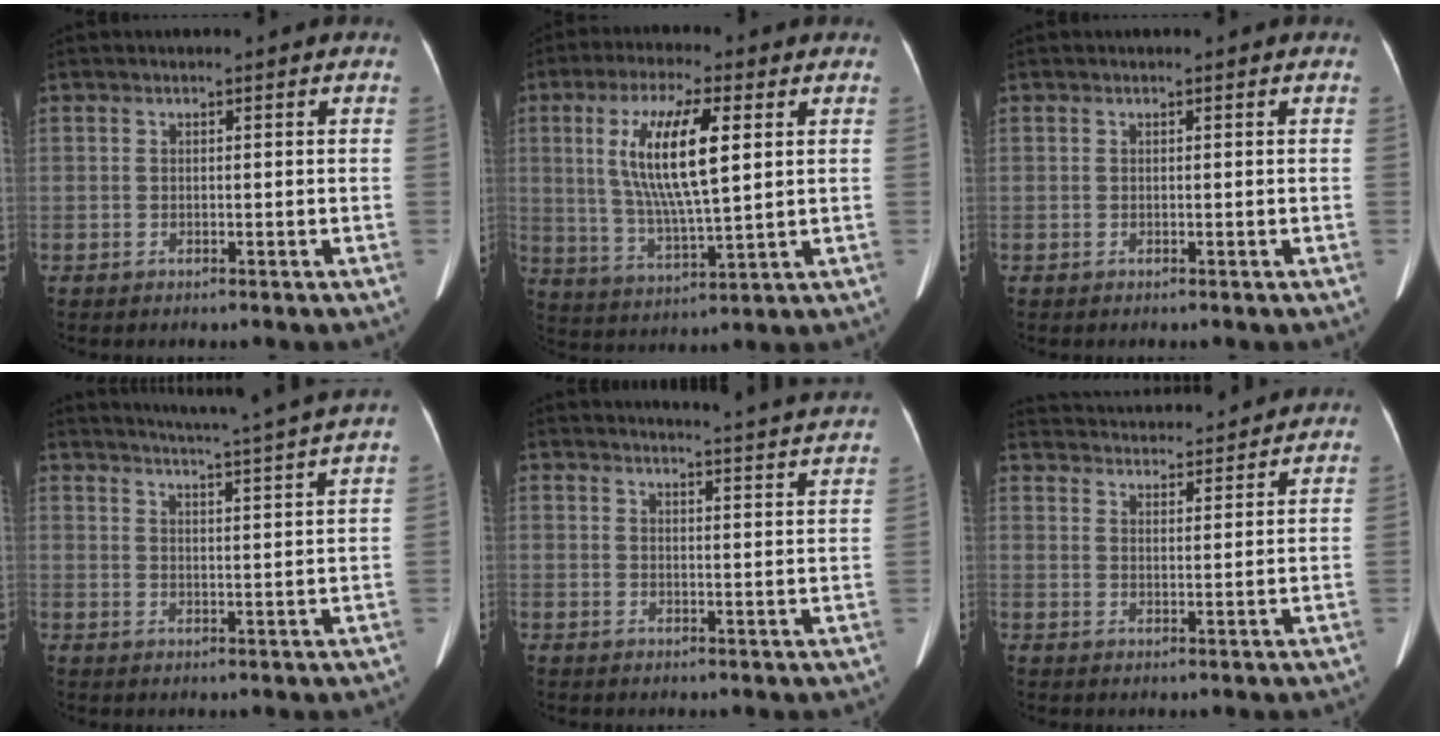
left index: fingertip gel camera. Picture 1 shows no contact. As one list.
[{"total": 12.0, "force": [2.8, 1.9, 11.5], "torque": [-0.226, -0.004, 0.056]}, {"total": 0.0}, {"total": 13.1, "force": [11.8, -2.4, 5.0], "torque": [-0.083, -0.043, 0.147]}, {"total": 15.0, "force": [14.7, -1.2, 2.9], "torque": [-0.030, -0.072, 0.155]}, {"total": 17.3, "force": [16.6, 2.1, 4.5], "torque": [-0.074, 0.020, 0.234]}]